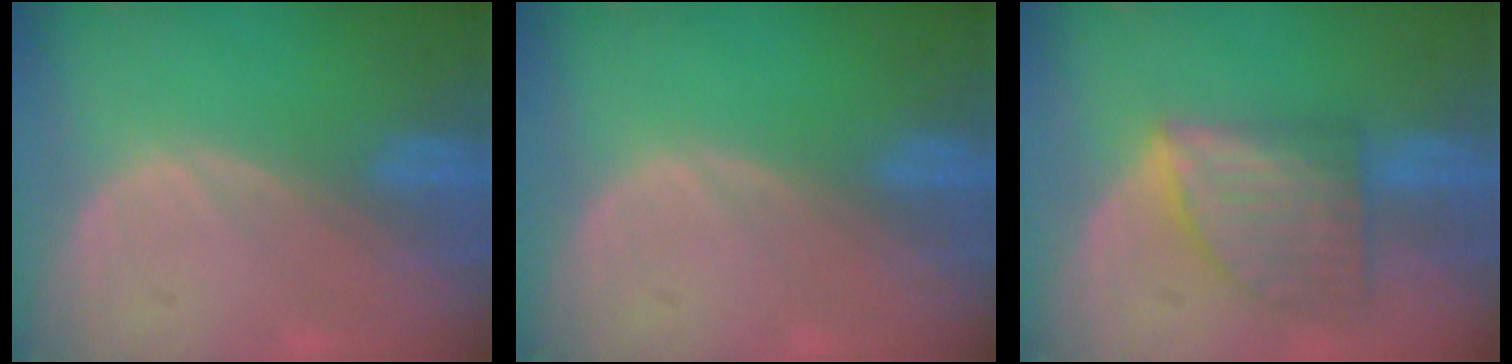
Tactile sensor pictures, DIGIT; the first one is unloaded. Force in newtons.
{"total": 0.0}
{"total": 7.8, "press": 7.1, "slide": 3.3}